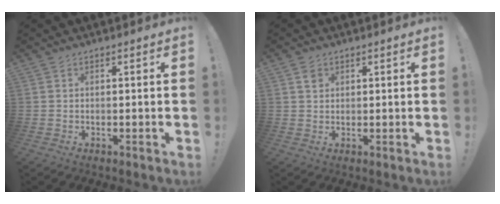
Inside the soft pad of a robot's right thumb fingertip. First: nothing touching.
{"total": 2.1, "force": [1.2, 1.6, 0.7], "torque": [0.008, -0.009, 0.018]}